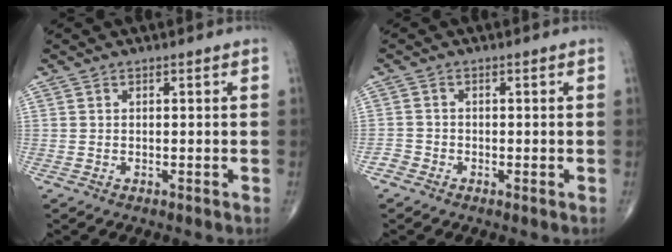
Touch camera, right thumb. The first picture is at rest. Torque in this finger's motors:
{"motor_torque": [0.20, 0.00, -0.09, -0.23, 0.00]}